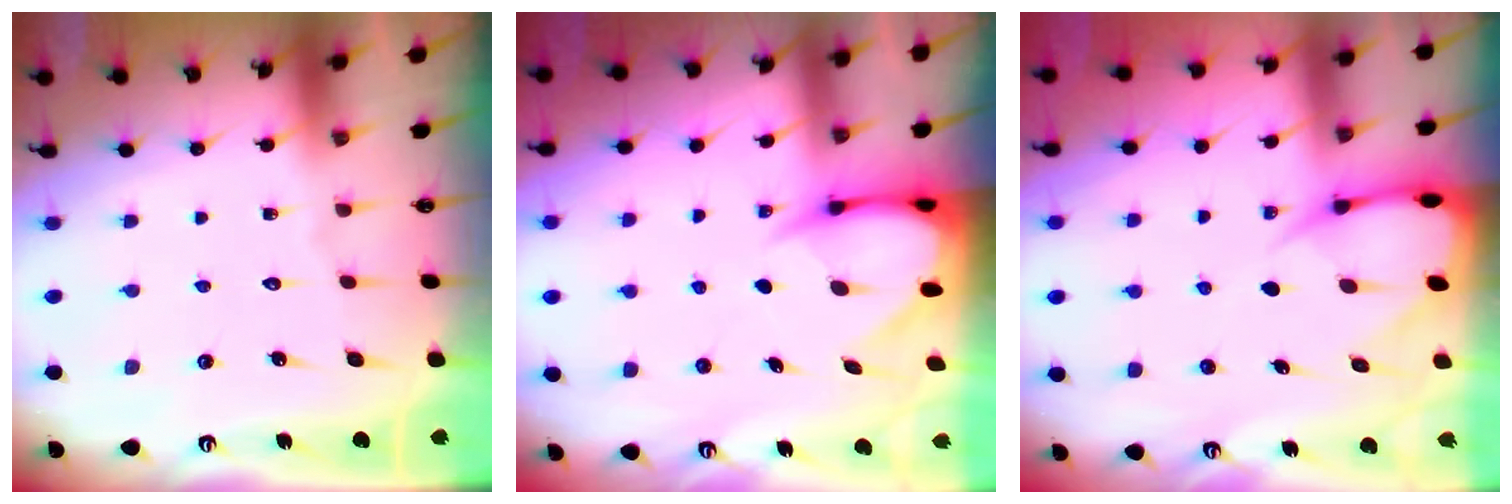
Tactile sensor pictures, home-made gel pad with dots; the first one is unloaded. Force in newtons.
{"total": 5.5, "press": 5.5, "slide": 0.6}
{"total": 6.6, "press": 6.6, "slide": 0.7}